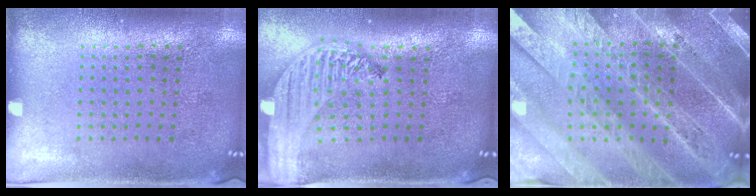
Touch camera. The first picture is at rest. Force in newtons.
{"total": 2.7, "press": 2.2, "slide": 1.5}
{"total": 5.0, "press": 4.4, "slide": 2.4}